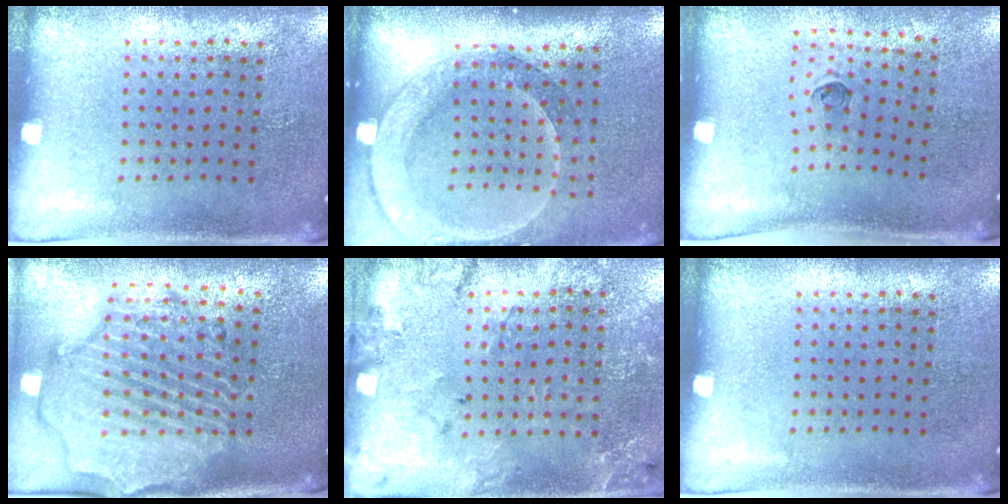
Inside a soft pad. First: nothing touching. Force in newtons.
{"total": 2.3, "press": 1.8, "slide": 1.4}
{"total": 0.5, "press": 0.3, "slide": 0.4}
{"total": 2.9, "press": 2.6, "slide": 1.3}
{"total": 1.8, "press": 1.7, "slide": 0.5}
{"total": 0.0}